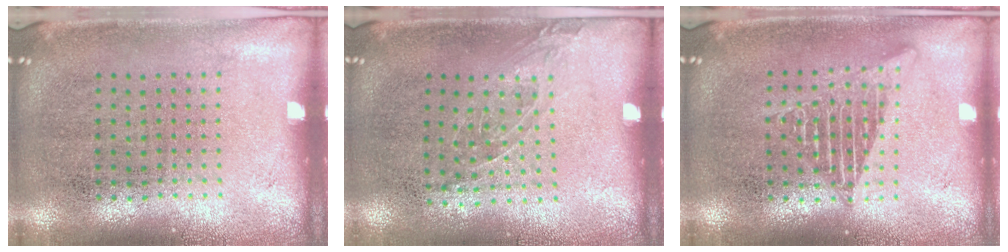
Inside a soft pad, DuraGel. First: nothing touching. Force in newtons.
{"total": 1.0, "press": 0.7, "slide": 0.6}
{"total": 2.6, "press": 2.5, "slide": 0.3}